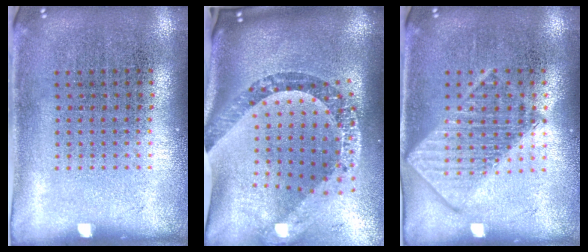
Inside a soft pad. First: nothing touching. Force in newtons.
{"total": 3.5, "press": 2.4, "slide": 2.5}
{"total": 2.9, "press": 2.9, "slide": 0.3}